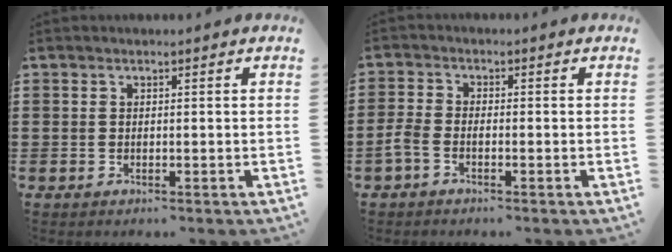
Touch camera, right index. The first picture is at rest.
{"total": 2.0, "force": [-1.3, 0.7, 1.4], "torque": [-0.042, -0.003, -0.029]}